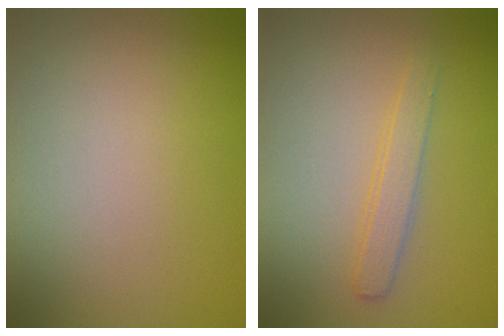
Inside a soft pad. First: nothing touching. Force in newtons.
{"total": 2.0, "press": 2.0, "slide": 0.0}